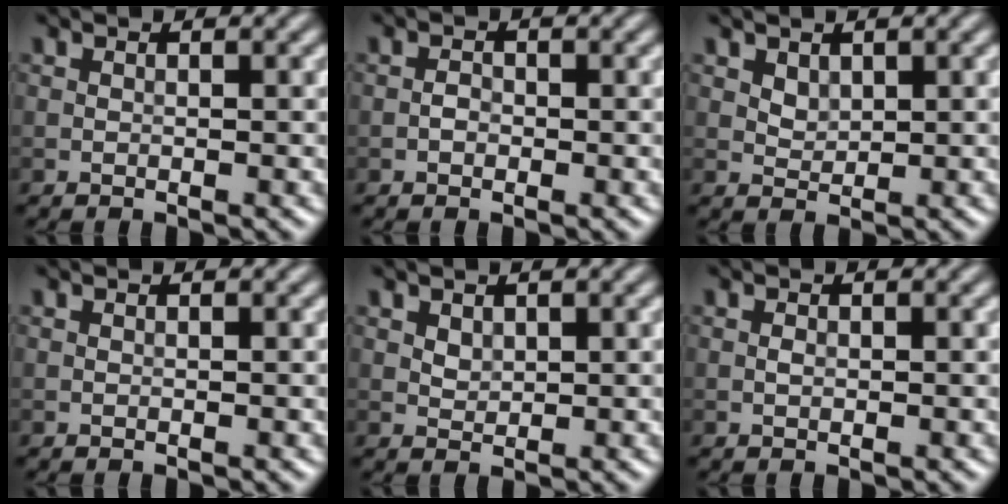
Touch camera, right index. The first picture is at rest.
{"total": 1.0, "force": [-0.4, 0.7, 0.6], "torque": [-0.010, 0.001, -0.010]}
{"total": 1.3, "force": [0.7, 0.9, 0.6], "torque": [-0.011, -0.002, 0.017]}
{"total": 0.0}
{"total": 1.1, "force": [0.6, 0.8, 0.5], "torque": [-0.010, -0.002, 0.014]}
{"total": 0.5, "force": [-0.1, 0.3, 0.4], "torque": [-0.008, 0.001, -0.002]}